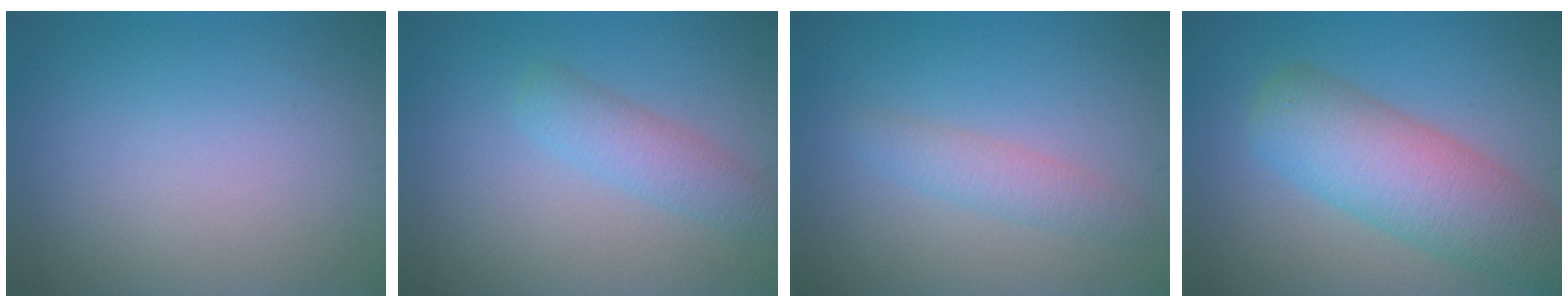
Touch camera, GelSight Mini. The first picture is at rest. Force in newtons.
{"total": 2.9, "press": 2.9, "slide": 0.1}
{"total": 2.2, "press": 2.2, "slide": 0.1}
{"total": 8.0, "press": 8.0, "slide": 0.4}